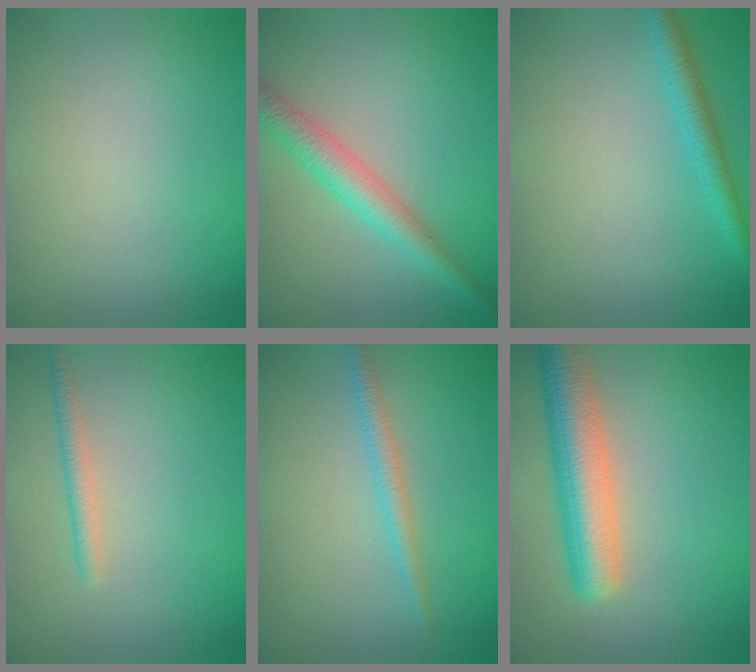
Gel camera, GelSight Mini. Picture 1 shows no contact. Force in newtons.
{"total": 3.6, "press": 3.6, "slide": 0.1}
{"total": 2.2, "press": 2.2, "slide": 0.1}
{"total": 1.4, "press": 1.4, "slide": 0.2}
{"total": 1.7, "press": 1.7, "slide": 0.1}
{"total": 6.0, "press": 6.0, "slide": 0.5}